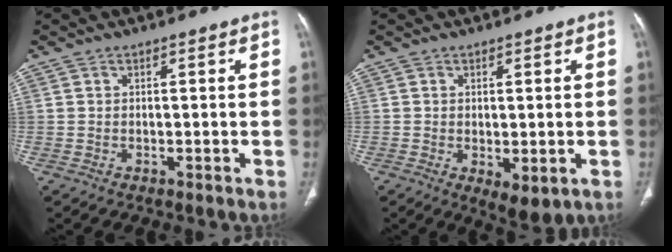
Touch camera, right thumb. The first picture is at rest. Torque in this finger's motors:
{"motor_torque": [-0.13, 0.29, -0.10, -0.24, 0.03]}